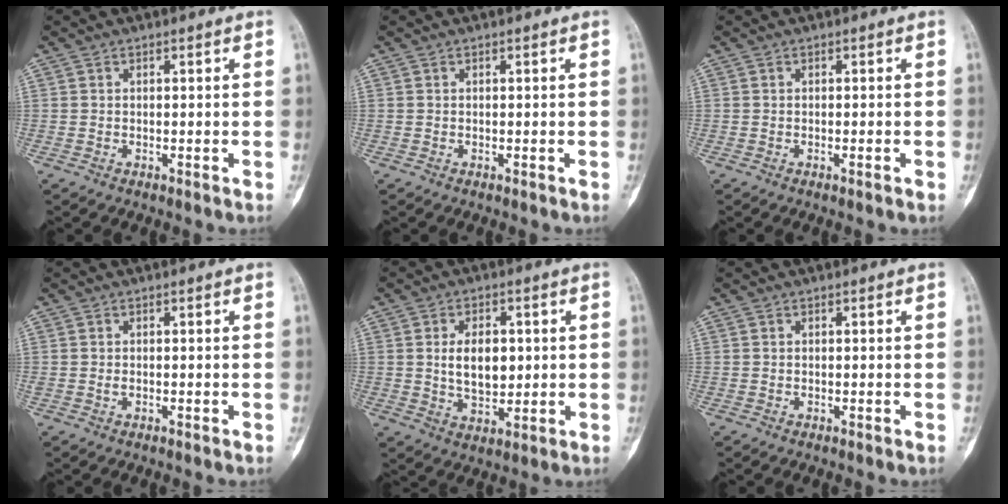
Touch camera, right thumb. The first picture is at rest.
{"total": 0.0}
{"total": 0.9, "force": [-0.4, 0.1, 0.8], "torque": [-0.016, -0.001, -0.005]}
{"total": 0.6, "force": [0.0, 0.4, 0.4], "torque": [-0.010, 0.000, -0.001]}
{"total": 8.2, "force": [1.0, 5.1, 6.4], "torque": [-0.083, -0.010, 0.021]}
{"total": 0.0}